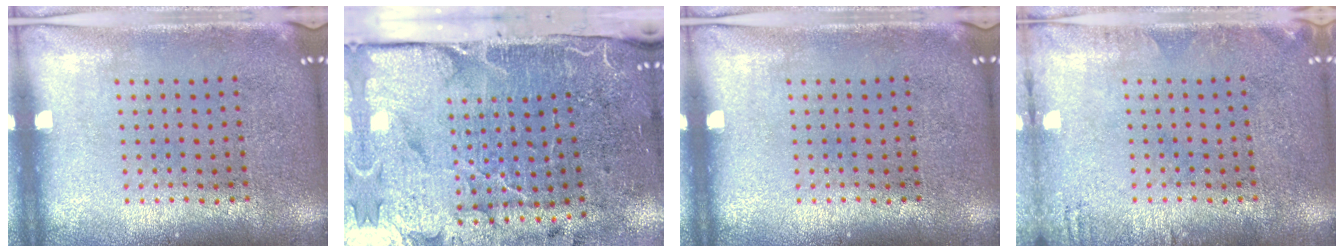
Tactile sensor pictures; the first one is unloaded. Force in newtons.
{"total": 5.2, "press": 4.1, "slide": 3.2}
{"total": 0.0}
{"total": 1.1, "press": 1.1, "slide": 0.2}